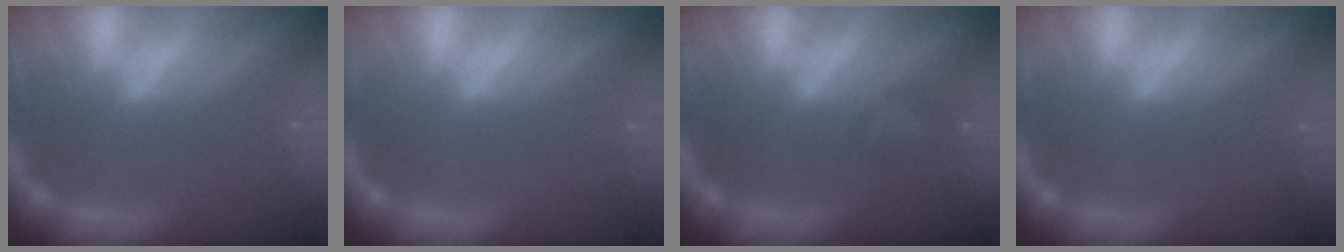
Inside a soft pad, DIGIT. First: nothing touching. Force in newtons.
{"total": 0.0}
{"total": 1.9}
{"total": 0.0}